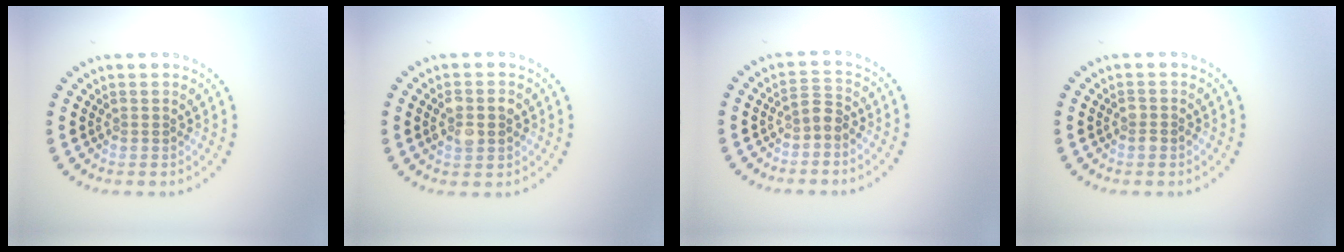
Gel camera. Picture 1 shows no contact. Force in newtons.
{"total": 2.7, "press": 2.7, "slide": 0.1}
{"total": 1.5, "press": 1.2, "slide": 0.9}
{"total": 1.0, "press": 1.0, "slide": 0.2}